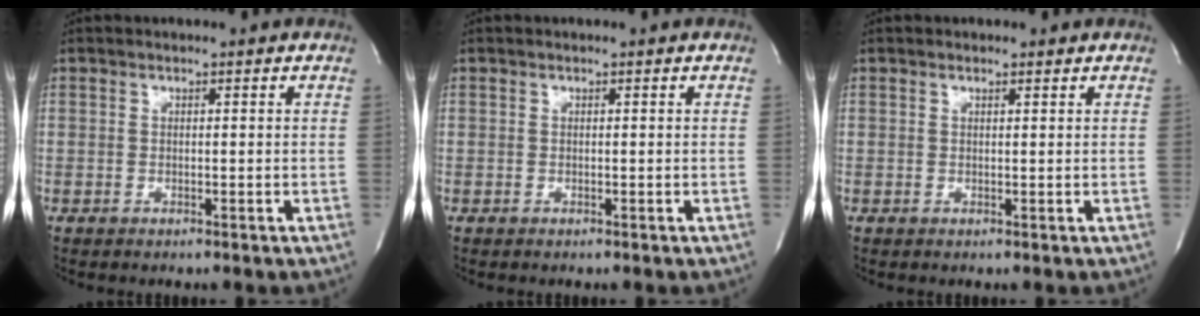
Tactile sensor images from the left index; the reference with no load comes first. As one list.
[{"total": 0.0}, {"total": 0.5, "force": [0.4, 0.3, 0.2], "torque": [-0.011, -0.001, 0.005]}]